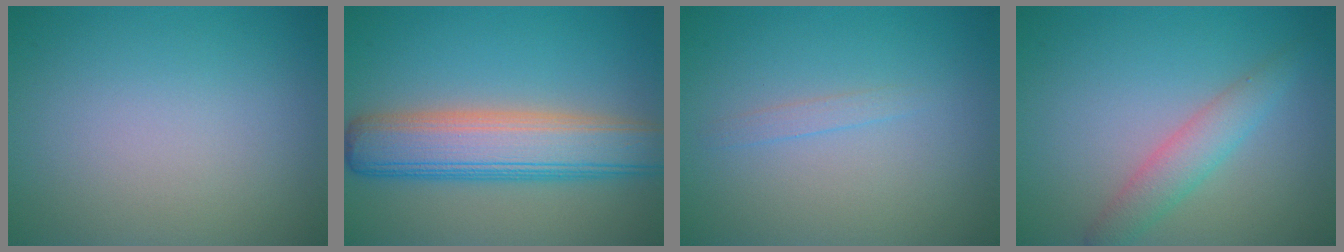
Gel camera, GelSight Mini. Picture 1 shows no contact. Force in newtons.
{"total": 7.8, "press": 7.8, "slide": 0.1}
{"total": 0.8, "press": 0.8, "slide": 0.1}
{"total": 2.8, "press": 2.8, "slide": 0.1}